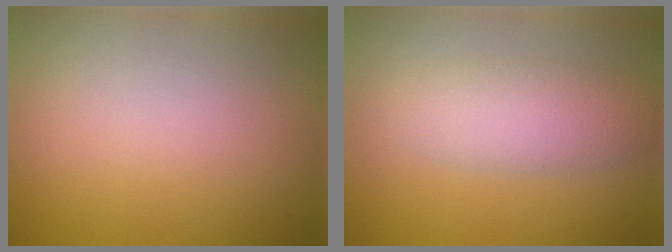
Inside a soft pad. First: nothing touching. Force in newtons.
{"total": 3.8, "press": 3.7, "slide": 0.2}